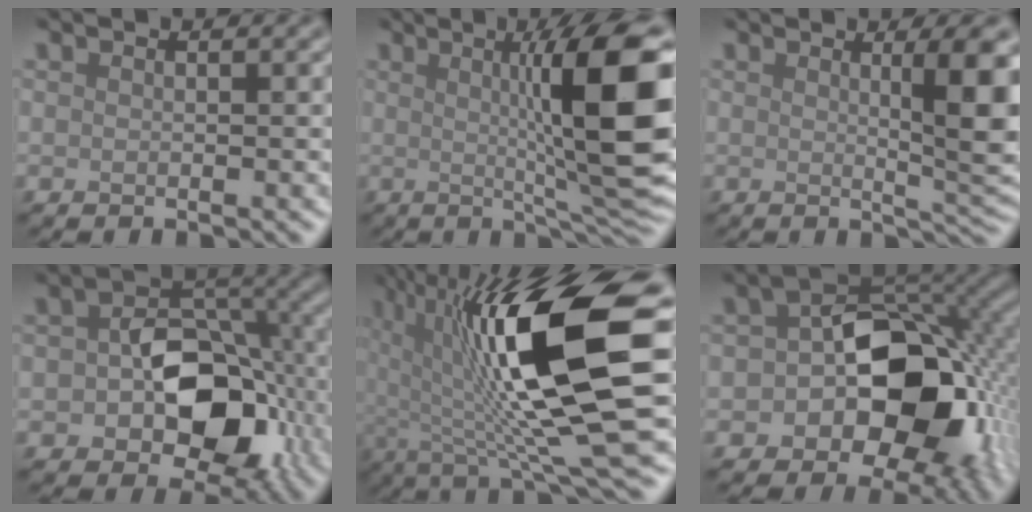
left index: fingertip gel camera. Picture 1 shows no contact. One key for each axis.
{"total": 12.1, "fx": 1.5, "fy": 2.0, "fz": 11.8, "tx": -0.149, "ty": 0.006, "tz": 0.025}
{"total": 6.7, "fx": 1.1, "fy": 1.4, "fz": 6.5, "tx": -0.076, "ty": -0.005, "tz": 0.019}
{"total": 9.5, "fx": -1.9, "fy": 6.3, "fz": 6.9, "tx": -0.097, "ty": -0.002, "tz": -0.031}
{"total": 14.8, "fx": 1.9, "fy": 3.5, "fz": 14.3, "tx": -0.240, "ty": -0.003, "tz": 0.034}
{"total": 13.1, "fx": -2.7, "fy": 8.6, "fz": 9.5, "tx": -0.128, "ty": -0.011, "tz": -0.047}